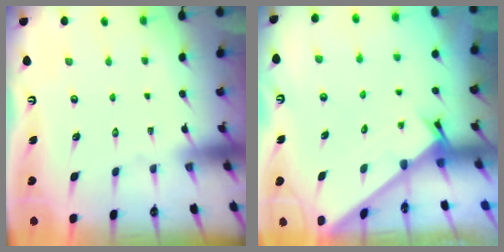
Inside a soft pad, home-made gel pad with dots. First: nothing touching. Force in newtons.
{"total": 1.7, "press": 1.7, "slide": 0.1}